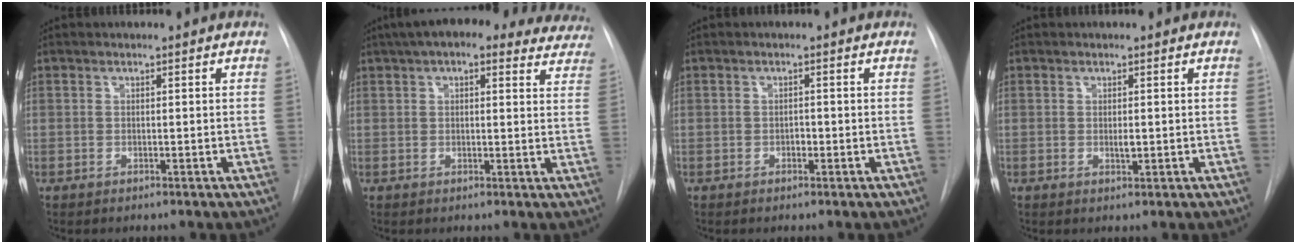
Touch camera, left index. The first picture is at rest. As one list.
[{"total": 20.5, "force": [16.8, 6.5, 9.7], "torque": [-0.135, 0.041, 0.198]}, {"total": 0.8, "force": [-0.3, 0.5, 0.5], "torque": [-0.008, 0.002, -0.007]}, {"total": 0.9, "force": [0.1, 0.4, 0.8], "torque": [-0.016, -0.003, 0.003]}]